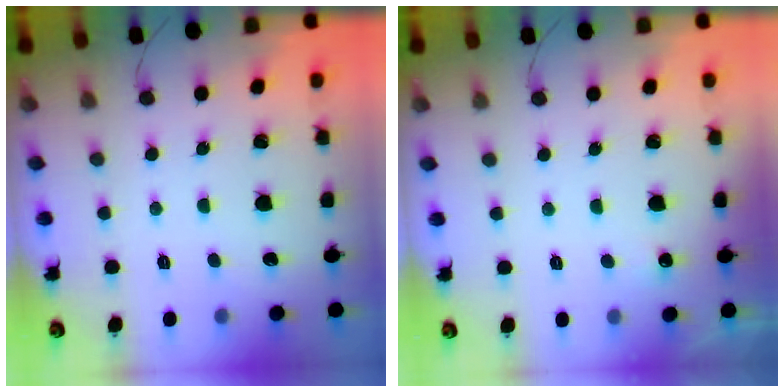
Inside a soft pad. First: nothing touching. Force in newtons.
{"total": 2.4, "press": 2.2, "slide": 1.1}